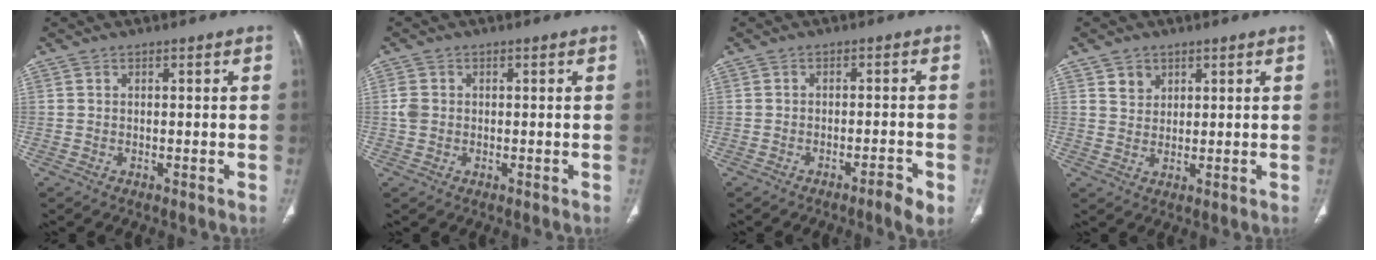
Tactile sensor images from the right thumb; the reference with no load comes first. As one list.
[{"total": 2.3, "force": [0.0, 1.9, 1.2], "torque": [-0.029, 0.004, -0.003]}, {"total": 3.5, "force": [-2.0, 0.5, 2.8], "torque": [-0.047, 0.011, -0.033]}, {"total": 3.1, "force": [1.9, 2.4, 0.8], "torque": [0.002, -0.014, 0.035]}]